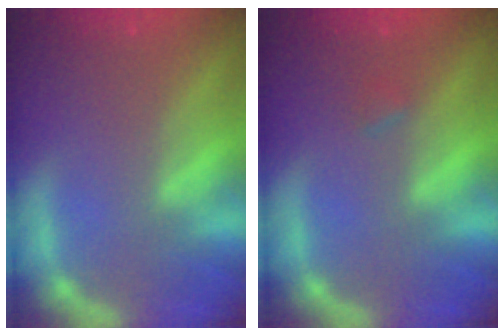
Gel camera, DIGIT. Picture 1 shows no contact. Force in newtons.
{"total": 0.9}